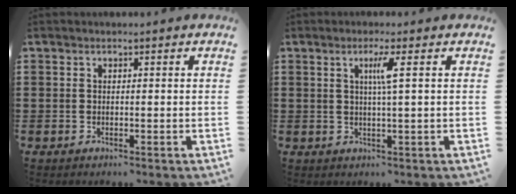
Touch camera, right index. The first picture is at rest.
{"total": 3.3, "force": [0.8, -0.4, 3.1], "torque": [-0.061, -0.004, 0.009]}